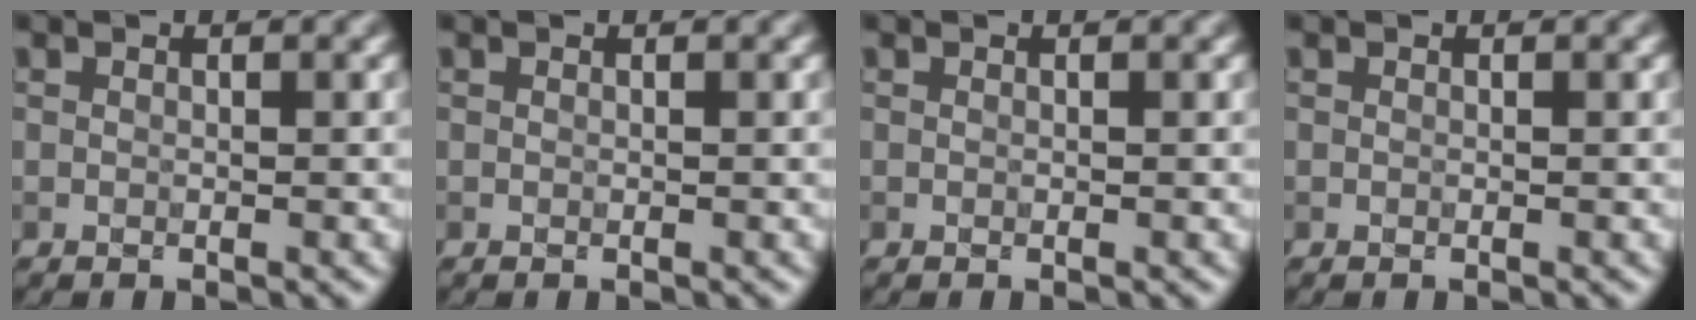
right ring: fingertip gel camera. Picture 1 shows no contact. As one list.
[{"total": 0.0}, {"total": 0.0}, {"total": 0.0}]